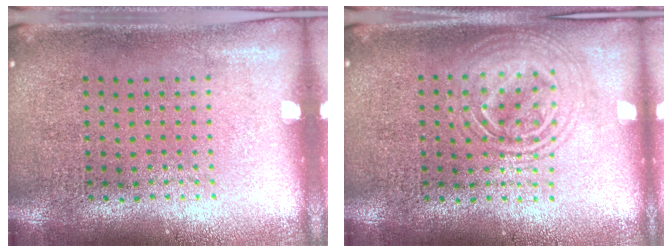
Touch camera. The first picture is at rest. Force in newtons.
{"total": 1.7, "press": 1.7, "slide": 0.3}